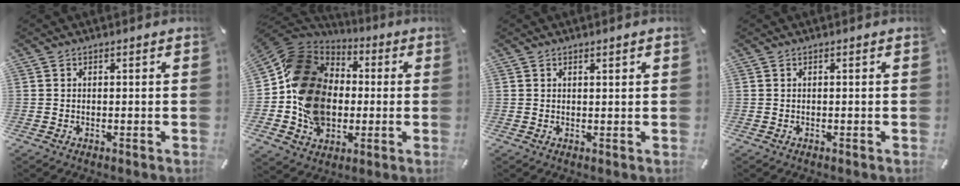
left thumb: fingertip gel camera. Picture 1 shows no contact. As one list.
[{"total": 19.4, "force": [-2.0, 16.3, 10.3], "torque": [-0.215, 0.010, -0.034]}, {"total": 0.8, "force": [0.6, 0.2, 0.4], "torque": [-0.007, 0.000, 0.011]}, {"total": 0.0}]